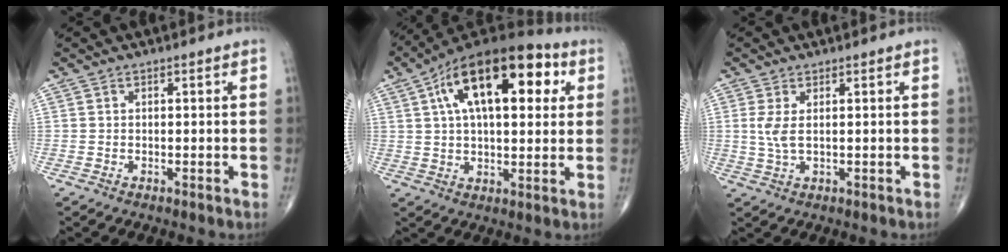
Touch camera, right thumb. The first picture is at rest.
{"total": 22.2, "force": [7.4, 10.4, 18.2], "torque": [-0.277, 0.019, 0.113]}
{"total": 3.3, "force": [0.6, 1.2, 3.0], "torque": [-0.077, -0.003, 0.019]}